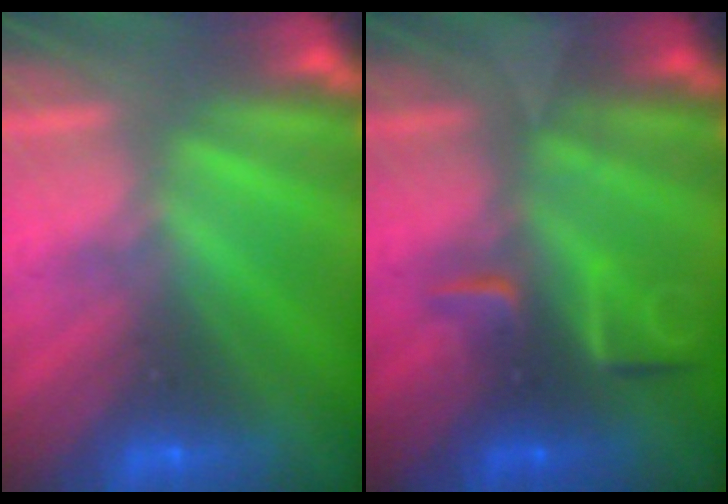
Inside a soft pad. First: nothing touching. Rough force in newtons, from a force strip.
{"total": 2.2}